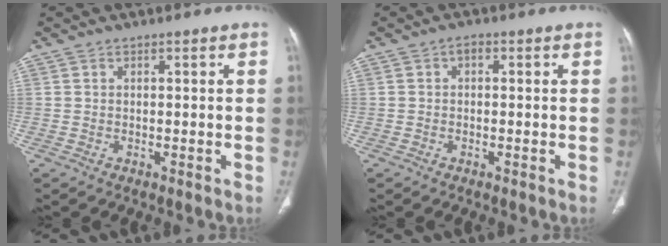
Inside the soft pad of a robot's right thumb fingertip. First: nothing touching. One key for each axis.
{"total": 1.1, "fx": 0.1, "fy": 0.7, "fz": 0.8, "tx": -0.001, "ty": 0.006, "tz": -0.005}